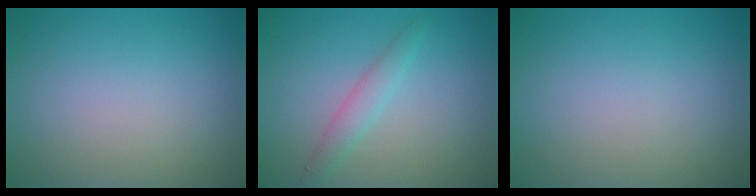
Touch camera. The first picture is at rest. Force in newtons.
{"total": 1.9, "press": 1.9, "slide": 0.1}
{"total": 0.0}